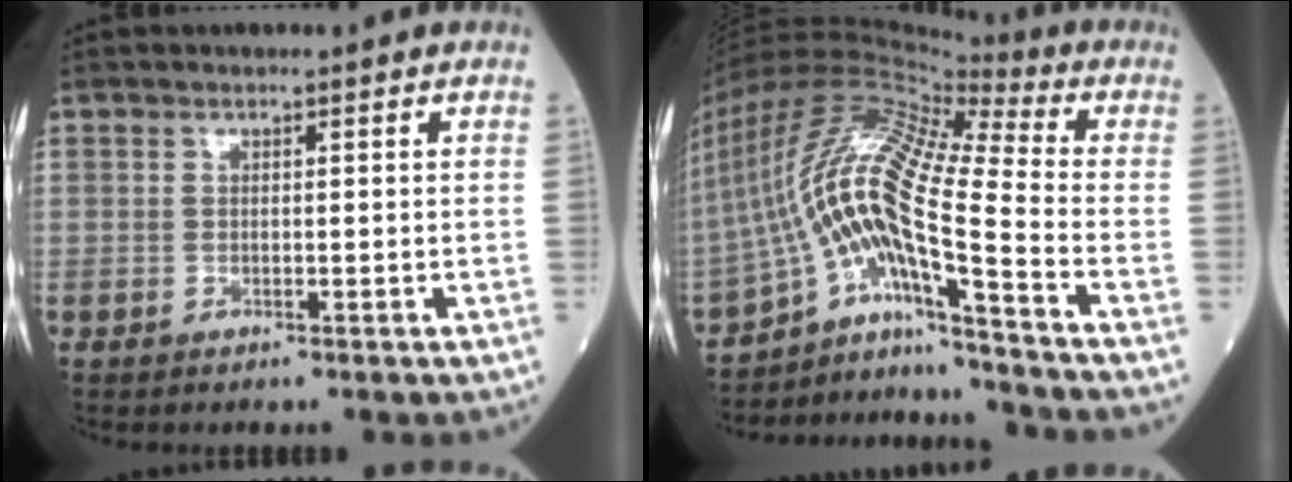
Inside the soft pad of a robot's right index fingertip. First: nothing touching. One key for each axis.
{"total": 18.0, "fx": -9.7, "fy": 0.5, "fz": 15.2, "tx": -0.326, "ty": 0.023, "tz": -0.178}